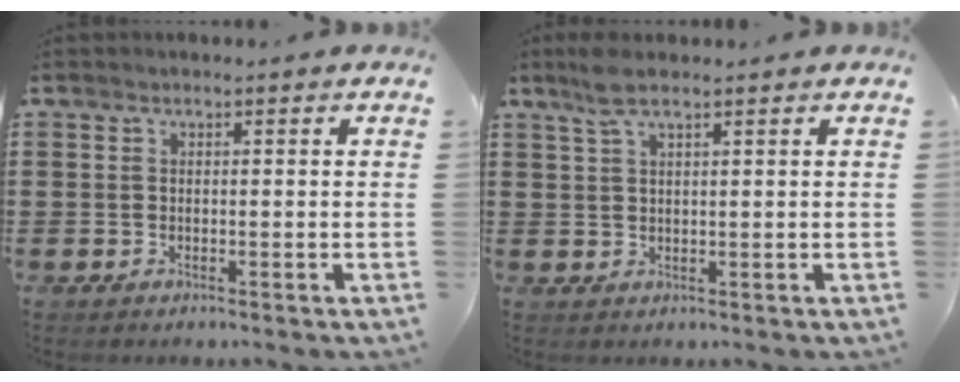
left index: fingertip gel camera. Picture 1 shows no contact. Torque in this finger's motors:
{"motor_torque": [0.44, 0.47, 0.27, 0.04]}